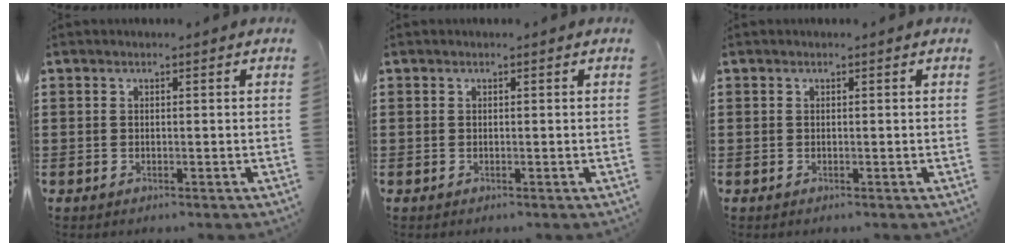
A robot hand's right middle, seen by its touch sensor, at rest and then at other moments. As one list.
[{"total": 0.0}, {"total": 0.0}]